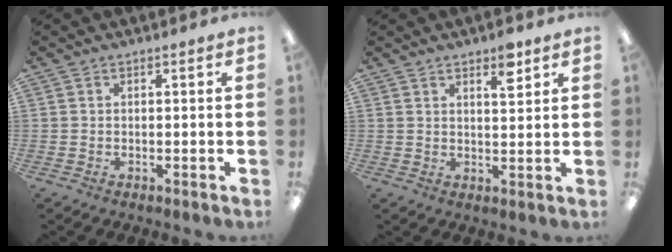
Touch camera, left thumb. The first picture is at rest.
{"total": 5.2, "force": [3.6, 1.8, 3.3], "torque": [-0.033, -0.018, 0.055]}